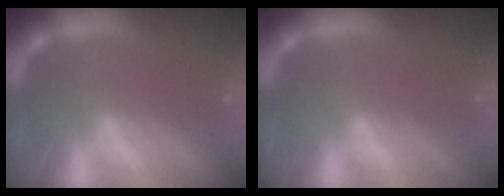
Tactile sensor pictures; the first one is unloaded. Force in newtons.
{"total": 0.0}